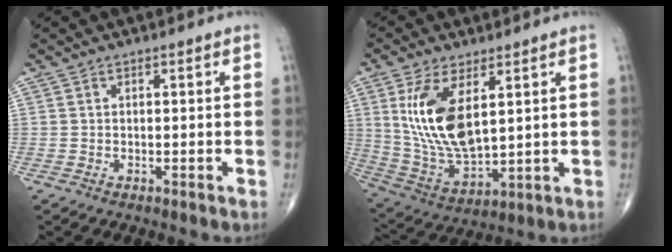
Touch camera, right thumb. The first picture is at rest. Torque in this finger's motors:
{"motor_torque": [-1.04, 1.47, 1.34, 0.53, 0.18]}